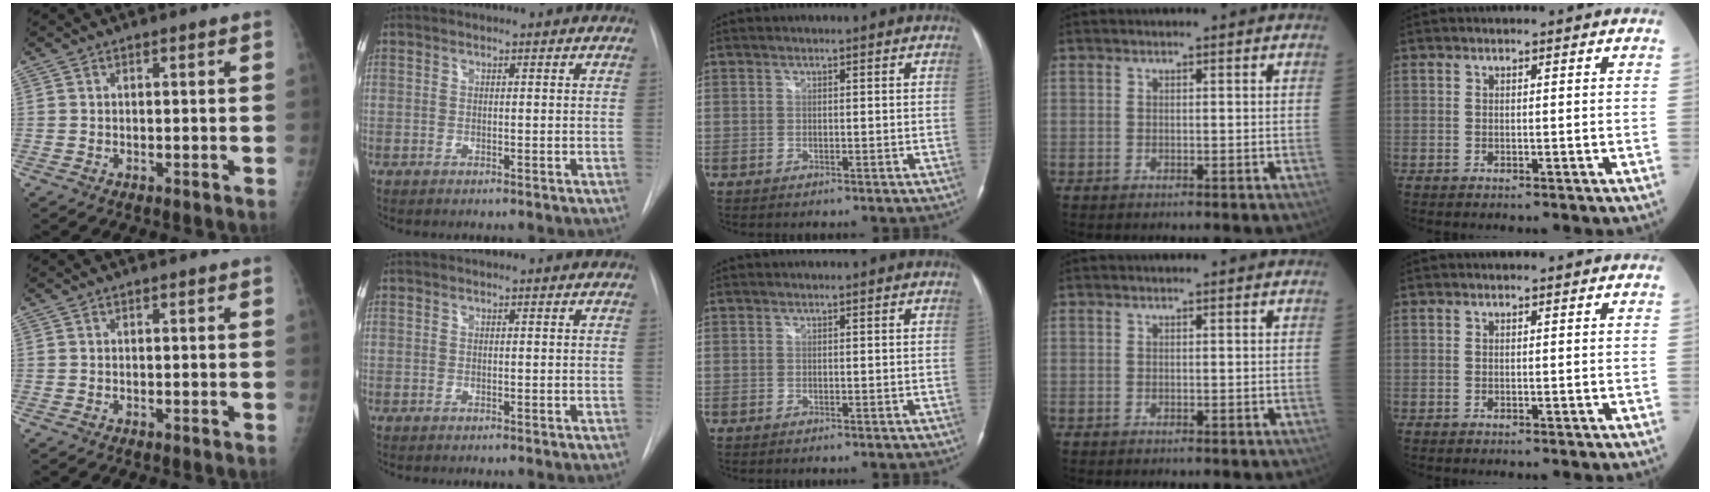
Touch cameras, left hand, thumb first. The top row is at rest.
{}